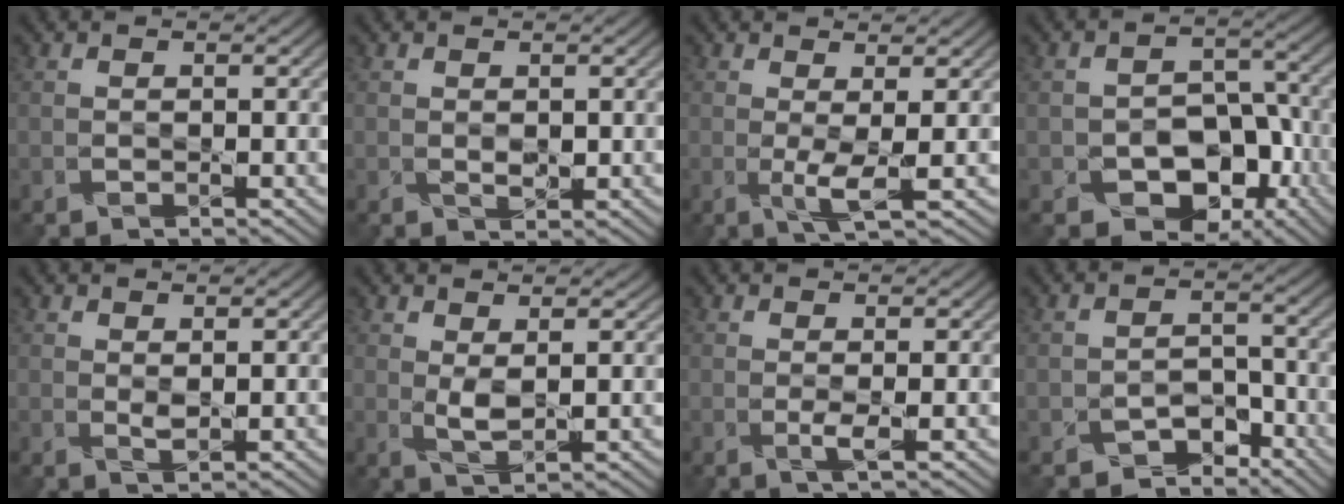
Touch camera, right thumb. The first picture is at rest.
{"total": 1.2, "force": [0.2, 0.8, 0.8], "torque": [-0.018, -0.002, 0.007]}
{"total": 2.5, "force": [0.2, 0.0, 2.5], "torque": [-0.058, -0.004, 0.002]}
{"total": 9.4, "force": [-4.5, 6.5, 5.0], "torque": [-0.069, -0.006, -0.071]}
{"total": 1.1, "force": [0.7, 0.3, 0.8], "torque": [-0.019, -0.003, 0.016]}
{"total": 2.4, "force": [1.2, 0.8, 1.9], "torque": [-0.046, -0.004, 0.025]}
{"total": 1.3, "force": [0.0, -0.2, 1.2], "torque": [-0.025, 0.001, -0.003]}
{"total": 3.7, "force": [-3.0, 1.9, 0.9], "torque": [-0.006, 0.005, -0.055]}